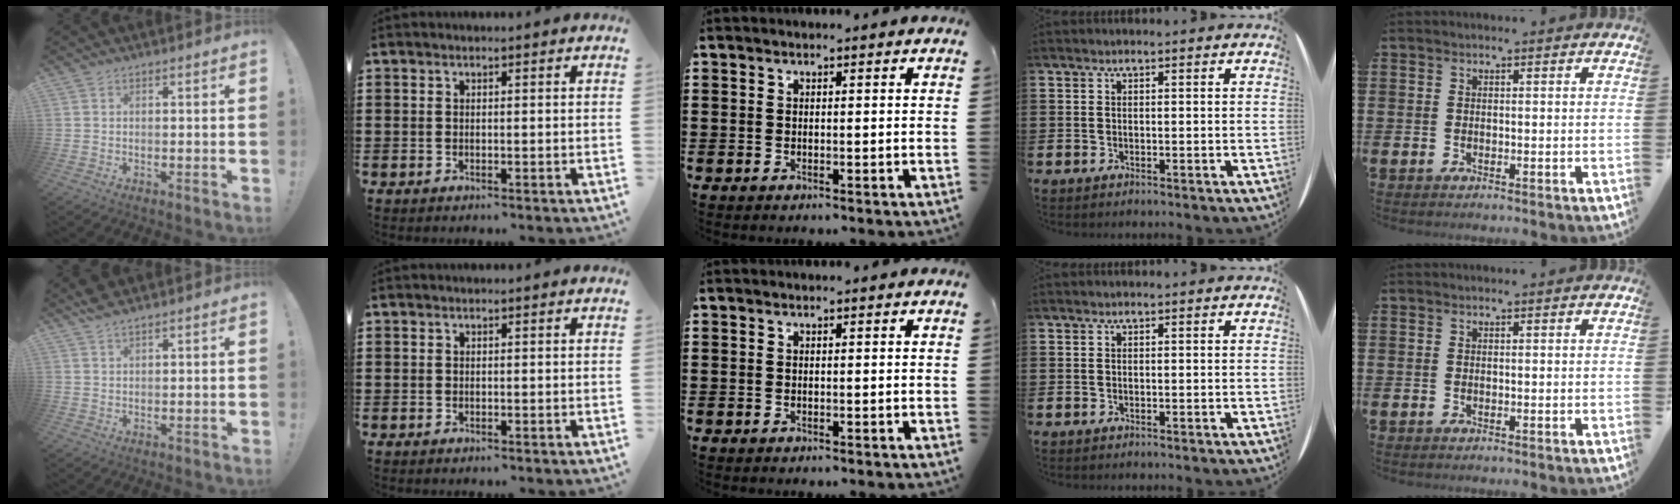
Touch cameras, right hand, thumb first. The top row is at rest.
{"thumb": {"total": 3.0, "force": [2.6, 0.7, 1.4], "torque": [-0.025, -0.014, 0.047]}}